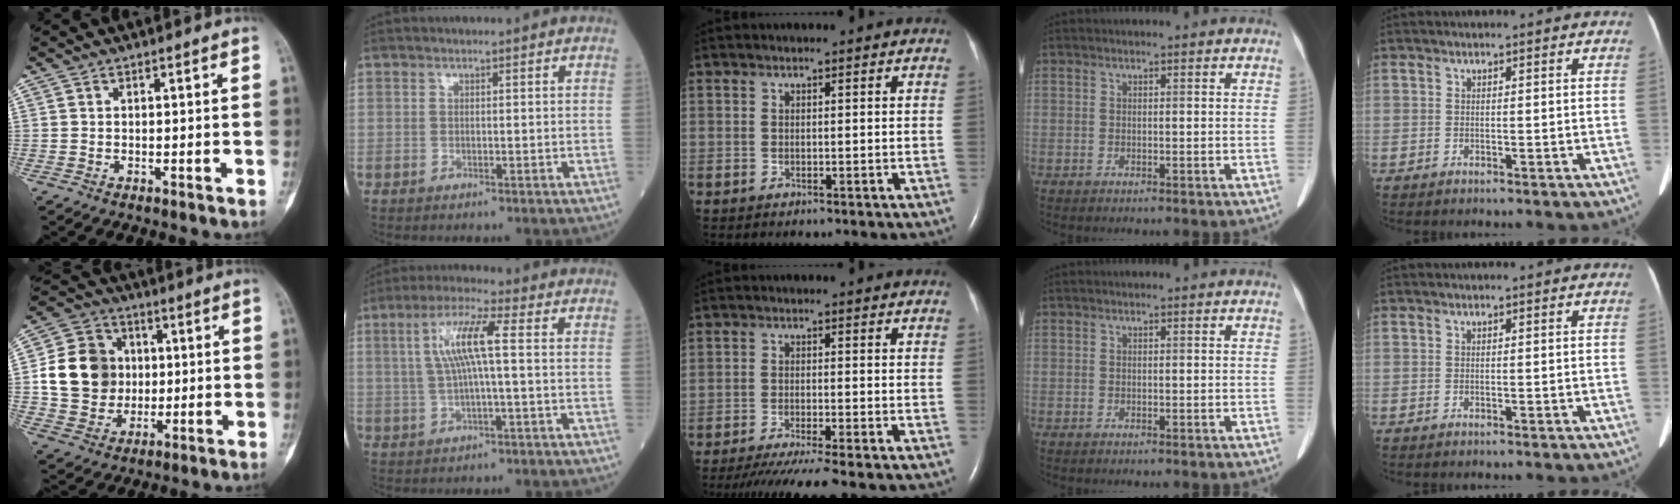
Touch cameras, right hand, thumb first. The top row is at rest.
{"thumb": {"total": 14.8, "force": [1.2, 12.9, 7.2], "torque": [-0.101, 0.012, 0.025]}, "index": {"total": 7.7, "force": [1.1, 0.4, 7.6], "torque": [-0.153, 0.017, 0.020]}, "middle": {"total": 9.5, "force": [-8.0, -1.1, 4.9], "torque": [-0.057, -0.031, -0.125]}}